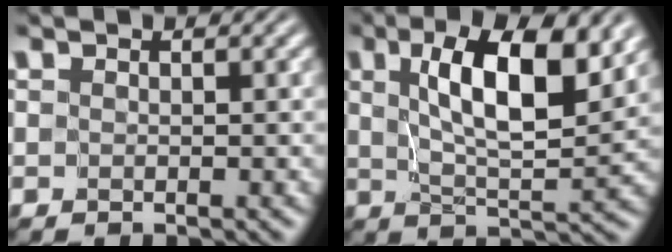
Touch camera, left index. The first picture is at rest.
{"total": 9.2, "force": [2.8, 3.2, 8.1], "torque": [-0.132, -0.001, 0.049]}